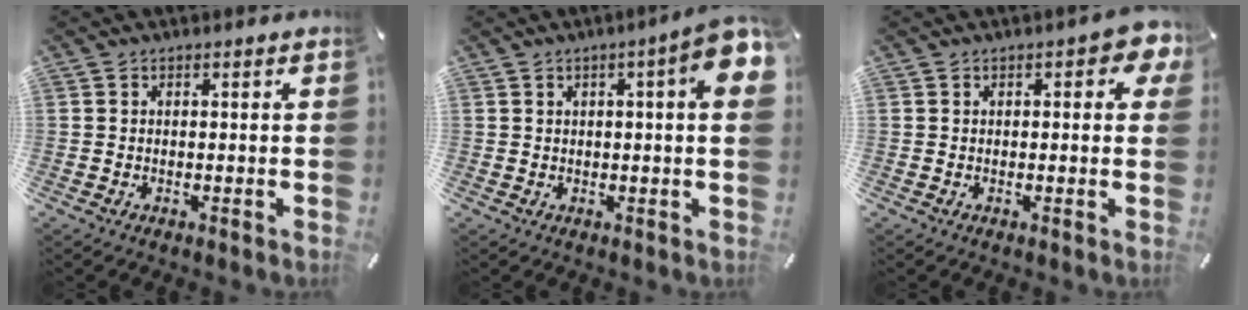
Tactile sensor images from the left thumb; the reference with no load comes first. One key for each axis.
{"total": 7.6, "fx": 2.5, "fy": 1.4, "fz": 7.0, "tx": -0.099, "ty": -0.008, "tz": 0.037}
{"total": 4.8, "fx": 1.3, "fy": 2.3, "fz": 4.0, "tx": -0.056, "ty": 0.002, "tz": 0.018}